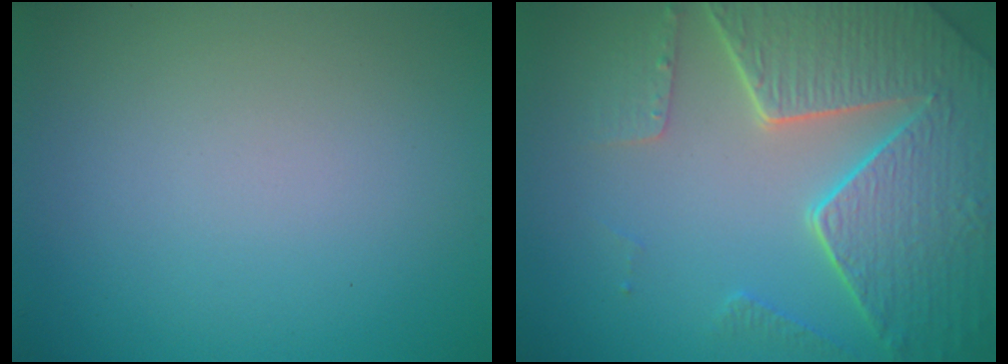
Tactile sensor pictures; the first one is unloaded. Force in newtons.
{"total": 8.4, "press": 6.2, "slide": 5.8}